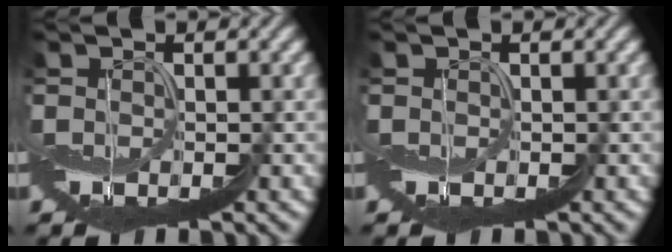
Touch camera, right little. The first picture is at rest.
{"total": 0.0}